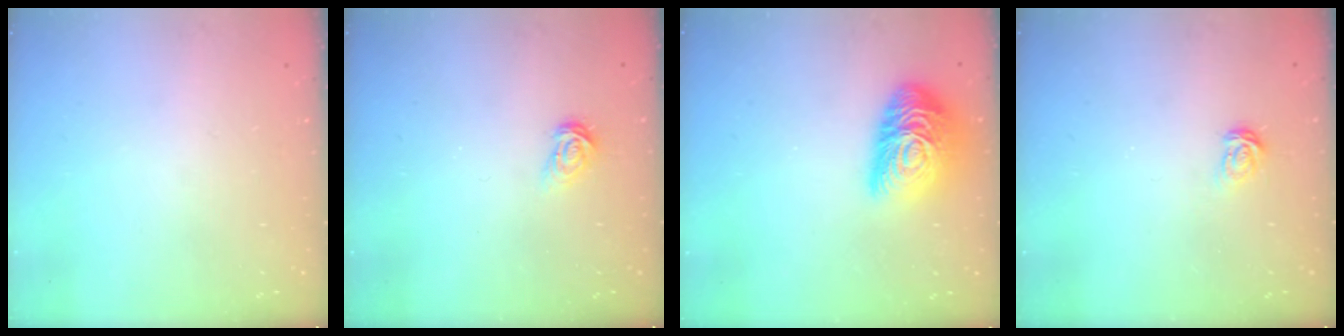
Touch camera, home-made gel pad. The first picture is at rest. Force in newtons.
{"total": 3.3, "press": 3.2, "slide": 0.4}
{"total": 16.7, "press": 16.7, "slide": 1.4}
{"total": 3.7, "press": 3.7, "slide": 0.5}